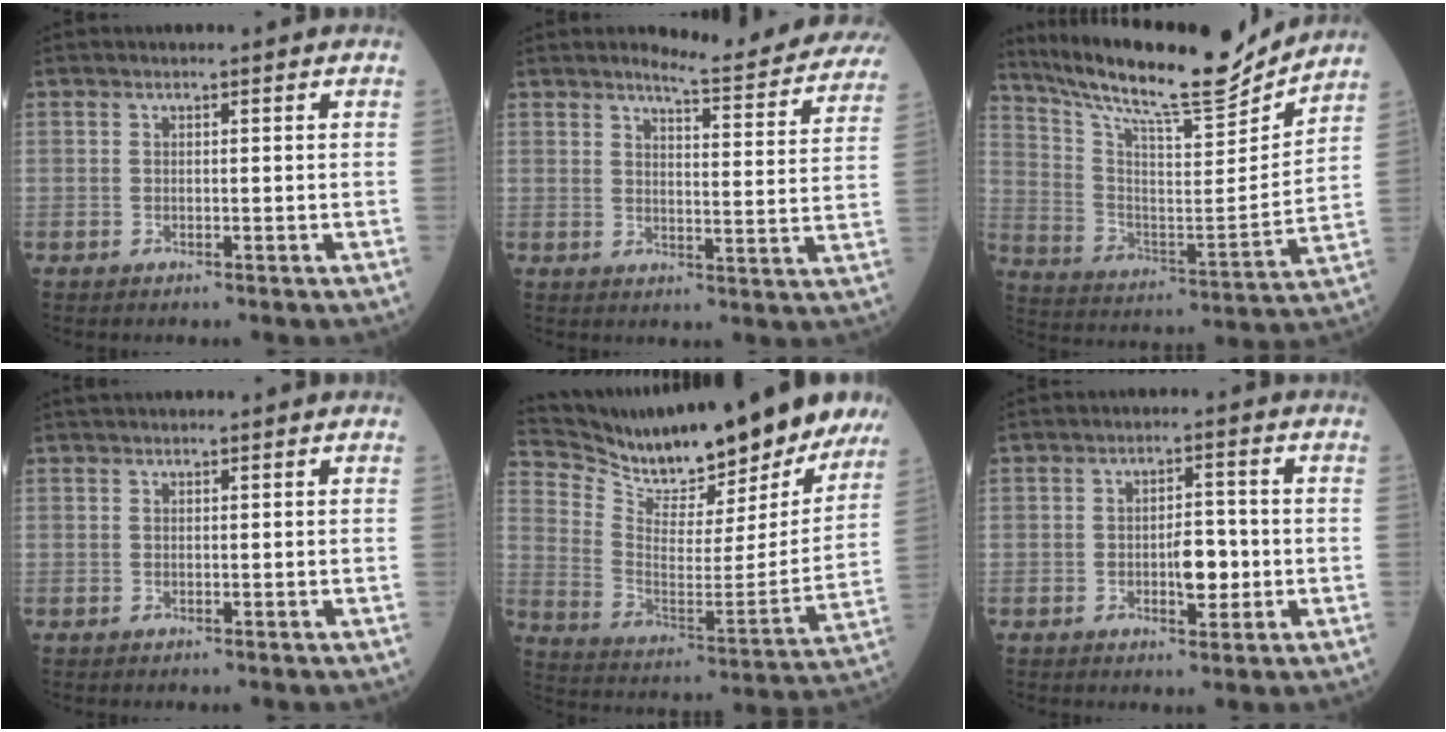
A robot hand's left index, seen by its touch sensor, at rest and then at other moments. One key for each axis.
{"total": 13.9, "fx": 13.2, "fy": 1.2, "fz": 4.1, "tx": -0.043, "ty": -0.060, "tz": 0.141}
{"total": 20.1, "fx": 18.4, "fy": 1.3, "fz": 8.0, "tx": -0.160, "ty": -0.034, "tz": 0.296}
{"total": 2.0, "fx": 1.8, "fy": 0.2, "fz": 0.8, "tx": -0.005, "ty": 0.027, "tz": 0.029}
{"total": 25.0, "fx": 22.2, "fy": 5.0, "fz": 10.4, "tx": -0.185, "ty": -0.051, "tz": 0.321}
{"total": 4.4, "fx": -1.0, "fy": 1.8, "fz": 3.9, "tx": -0.055, "ty": 0.000, "tz": -0.016}